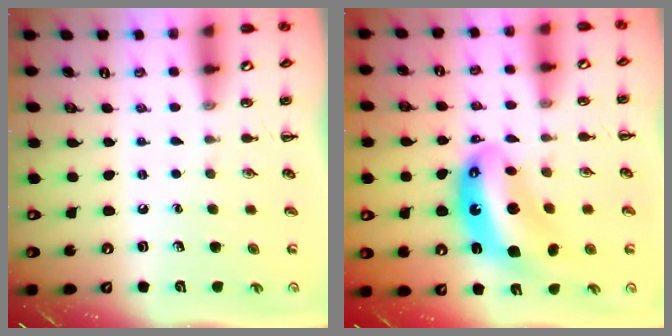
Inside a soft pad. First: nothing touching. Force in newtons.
{"total": 12.4, "press": 11.9, "slide": 3.2}